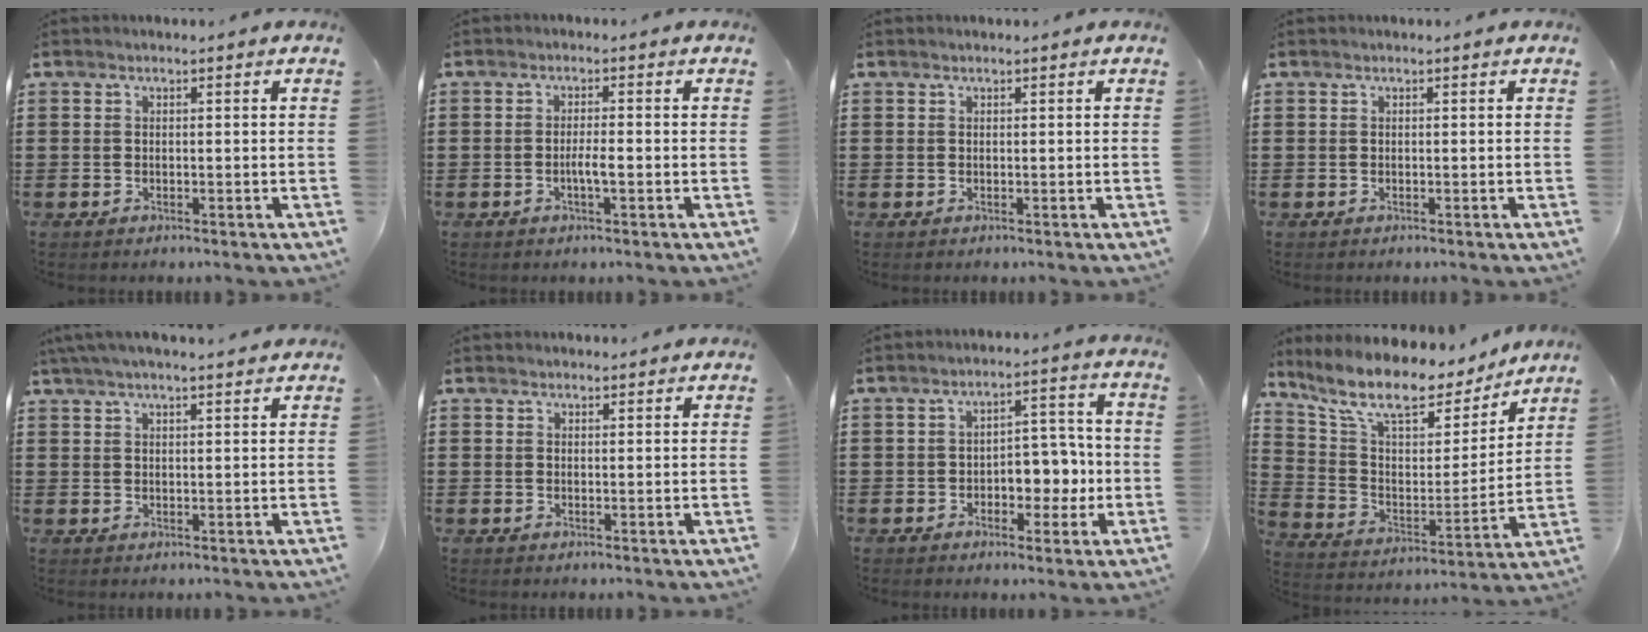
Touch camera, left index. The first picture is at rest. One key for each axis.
{"total": 2.6, "fx": -0.7, "fy": 0.4, "fz": 2.4, "tx": -0.050, "ty": -0.002, "tz": -0.015}
{"total": 0.0}
{"total": 0.0}
{"total": 3.2, "fx": 2.7, "fy": 0.2, "fz": 1.8, "tx": -0.040, "ty": 0.002, "tz": 0.050}
{"total": 1.2, "fx": 1.1, "fy": 0.3, "fz": 0.1, "tx": -0.004, "ty": 0.001, "tz": 0.023}
{"total": 5.5, "fx": -1.5, "fy": 3.7, "fz": 3.7, "tx": -0.056, "ty": 0.004, "tz": -0.033}
{"total": 10.6, "fx": 8.3, "fy": 3.1, "fz": 5.7, "tx": -0.141, "ty": -0.048, "tz": 0.141}